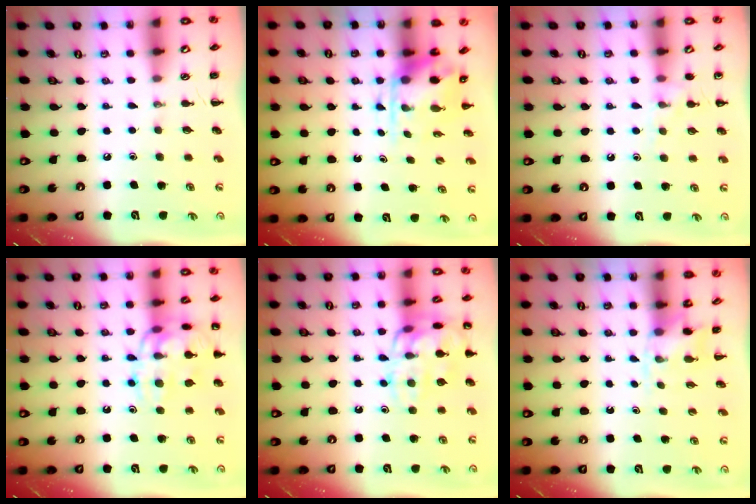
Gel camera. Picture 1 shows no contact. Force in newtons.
{"total": 3.9, "press": 3.8, "slide": 0.6}
{"total": 7.9, "press": 7.7, "slide": 1.8}
{"total": 15.1, "press": 15.0, "slide": 1.6}
{"total": 16.2, "press": 16.2, "slide": 0.3}
{"total": 2.9, "press": 2.7, "slide": 1.2}